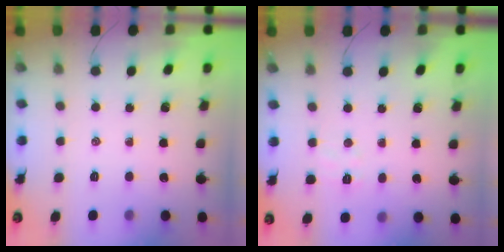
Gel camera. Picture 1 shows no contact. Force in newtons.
{"total": 3.5, "press": 3.3, "slide": 1.0}